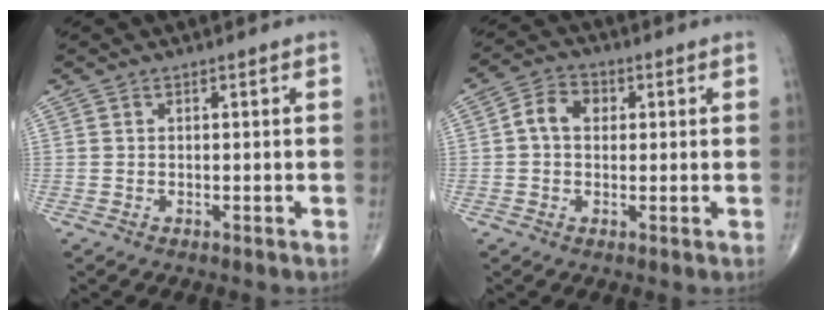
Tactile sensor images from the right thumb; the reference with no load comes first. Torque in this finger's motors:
{"motor_torque": [0.02, 0.02, 0.11, 0.02, 0.01]}